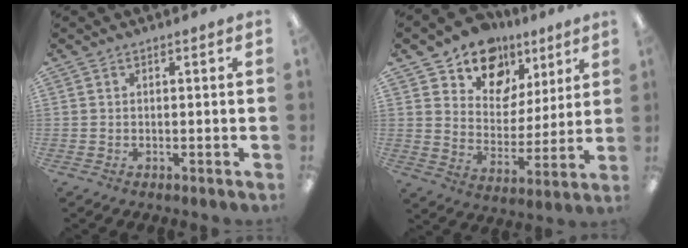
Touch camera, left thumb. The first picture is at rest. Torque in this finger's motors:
{"motor_torque": [0.41, 0.60, -0.12, -0.22, 0.05]}